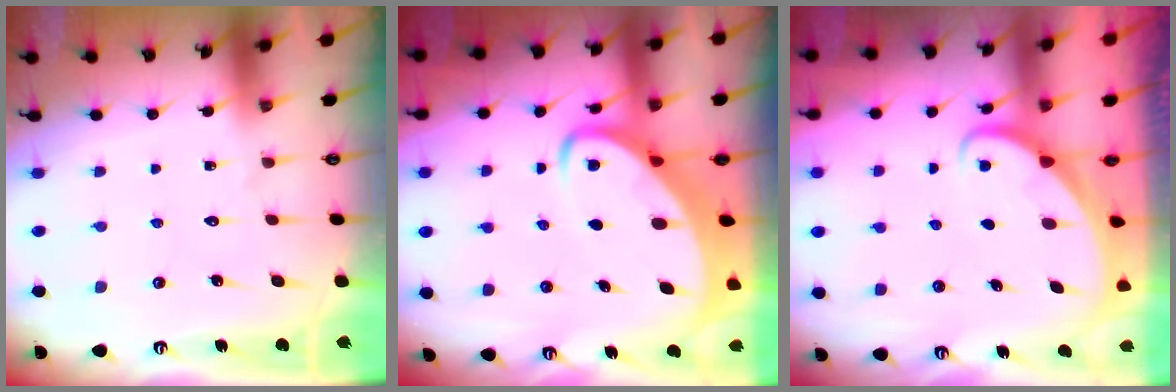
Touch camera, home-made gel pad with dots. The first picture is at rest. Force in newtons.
{"total": 4.5, "press": 4.4, "slide": 0.6}
{"total": 2.0, "press": 2.0, "slide": 0.3}